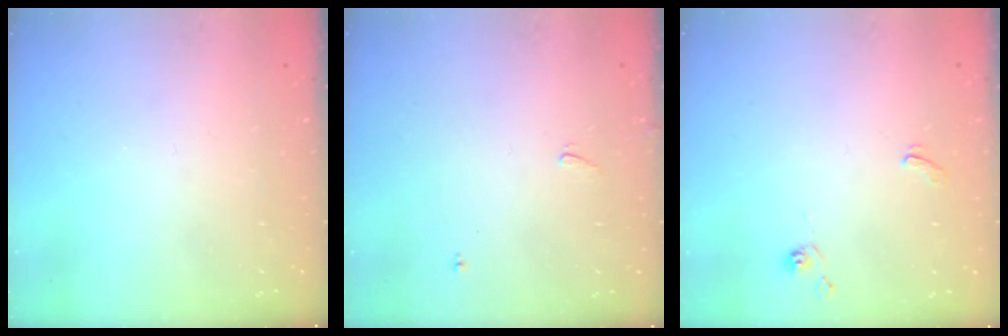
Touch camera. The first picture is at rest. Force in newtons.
{"total": 1.7, "press": 1.7, "slide": 0.3}
{"total": 2.6, "press": 2.6, "slide": 0.5}